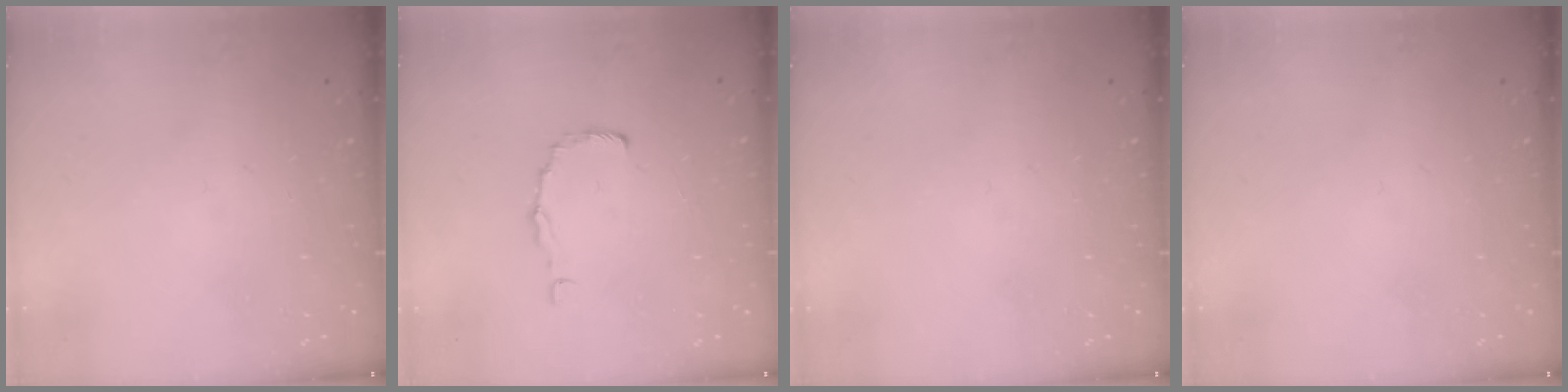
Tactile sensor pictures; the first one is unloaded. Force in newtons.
{"total": 2.5, "press": 2.5, "slide": 0.1}
{"total": 0.0}
{"total": 0.0}